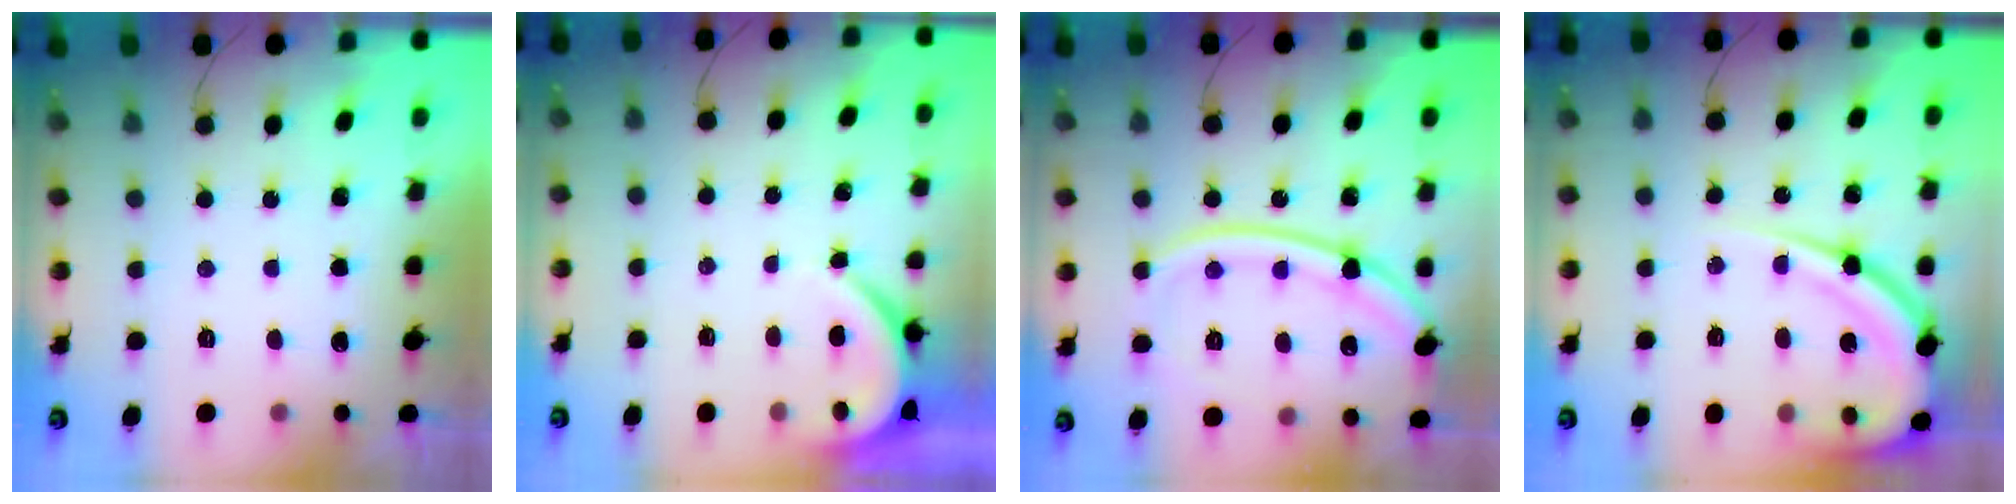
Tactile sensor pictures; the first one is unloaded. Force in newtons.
{"total": 3.4, "press": 3.4, "slide": 0.5}
{"total": 17.6, "press": 17.5, "slide": 2.0}
{"total": 15.5, "press": 15.4, "slide": 1.2}